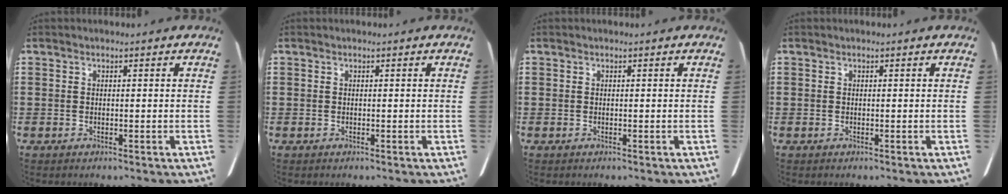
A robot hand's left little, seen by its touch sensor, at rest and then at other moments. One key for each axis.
{"total": 0.0}
{"total": 0.0}
{"total": 0.0}